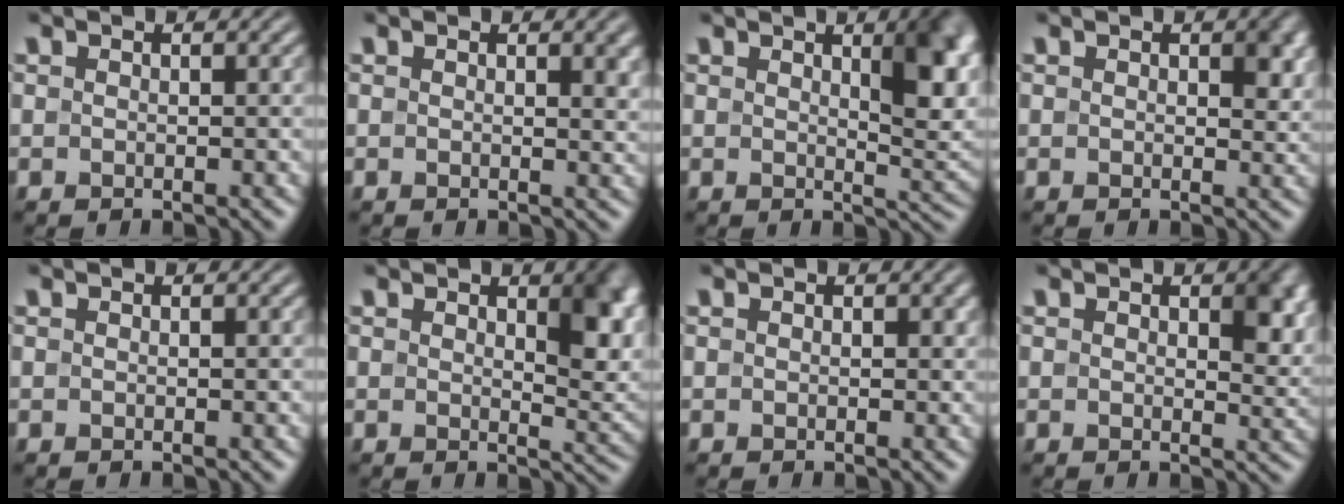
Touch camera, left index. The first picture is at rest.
{"total": 2.0, "force": [0.8, 0.6, 1.7], "torque": [-0.014, 0.001, 0.013]}
{"total": 6.5, "force": [2.2, 2.2, 5.7], "torque": [-0.062, -0.003, 0.038]}
{"total": 2.4, "force": [0.7, 1.3, 1.9], "torque": [-0.018, -0.004, 0.011]}
{"total": 0.0}
{"total": 5.4, "force": [1.7, 2.1, 4.6], "torque": [-0.053, -0.005, 0.032]}
{"total": 0.7, "force": [0.3, 0.5, 0.4], "torque": [-0.002, -0.001, 0.003]}
{"total": 3.4, "force": [1.0, 1.8, 2.7], "torque": [-0.034, -0.007, 0.019]}